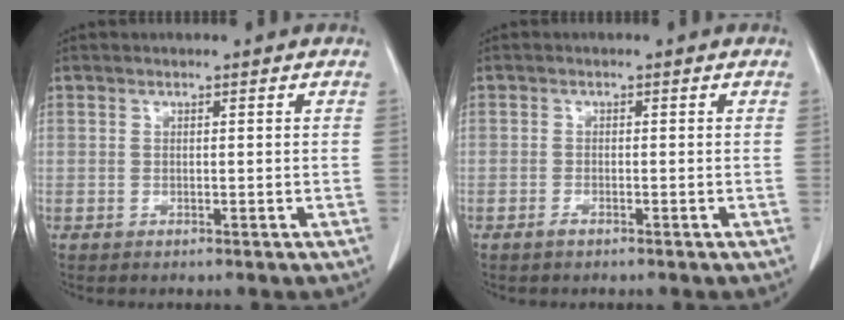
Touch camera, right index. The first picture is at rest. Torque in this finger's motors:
{"motor_torque": [0.14, -0.10, 0.05, 0.02]}